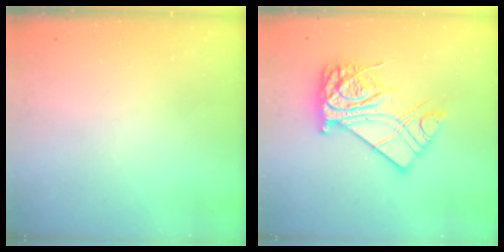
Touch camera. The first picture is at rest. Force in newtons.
{"total": 15.8, "press": 15.7, "slide": 1.3}